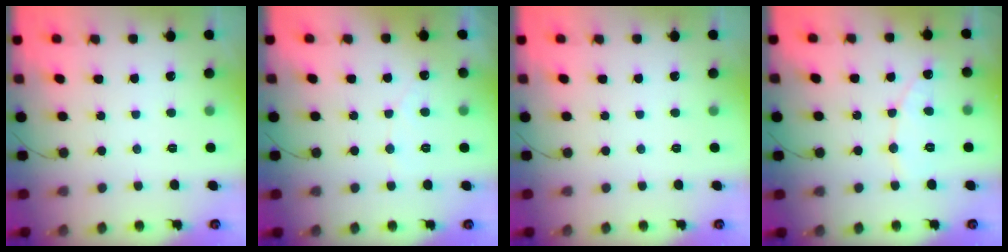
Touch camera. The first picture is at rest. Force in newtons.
{"total": 3.0, "press": 3.0, "slide": 0.1}
{"total": 0.0}
{"total": 7.0, "press": 7.0, "slide": 0.7}